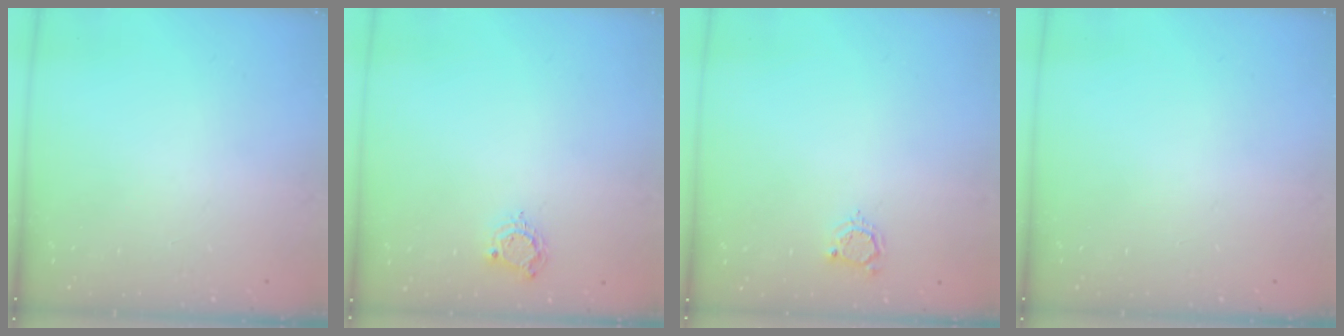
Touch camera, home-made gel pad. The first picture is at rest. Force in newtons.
{"total": 5.5, "press": 5.5, "slide": 0.3}
{"total": 3.7, "press": 3.7, "slide": 0.5}
{"total": 0.0}